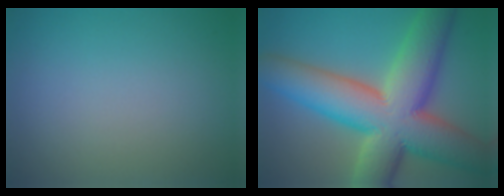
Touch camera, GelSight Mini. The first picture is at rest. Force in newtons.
{"total": 14.4, "press": 14.4, "slide": 0.9}